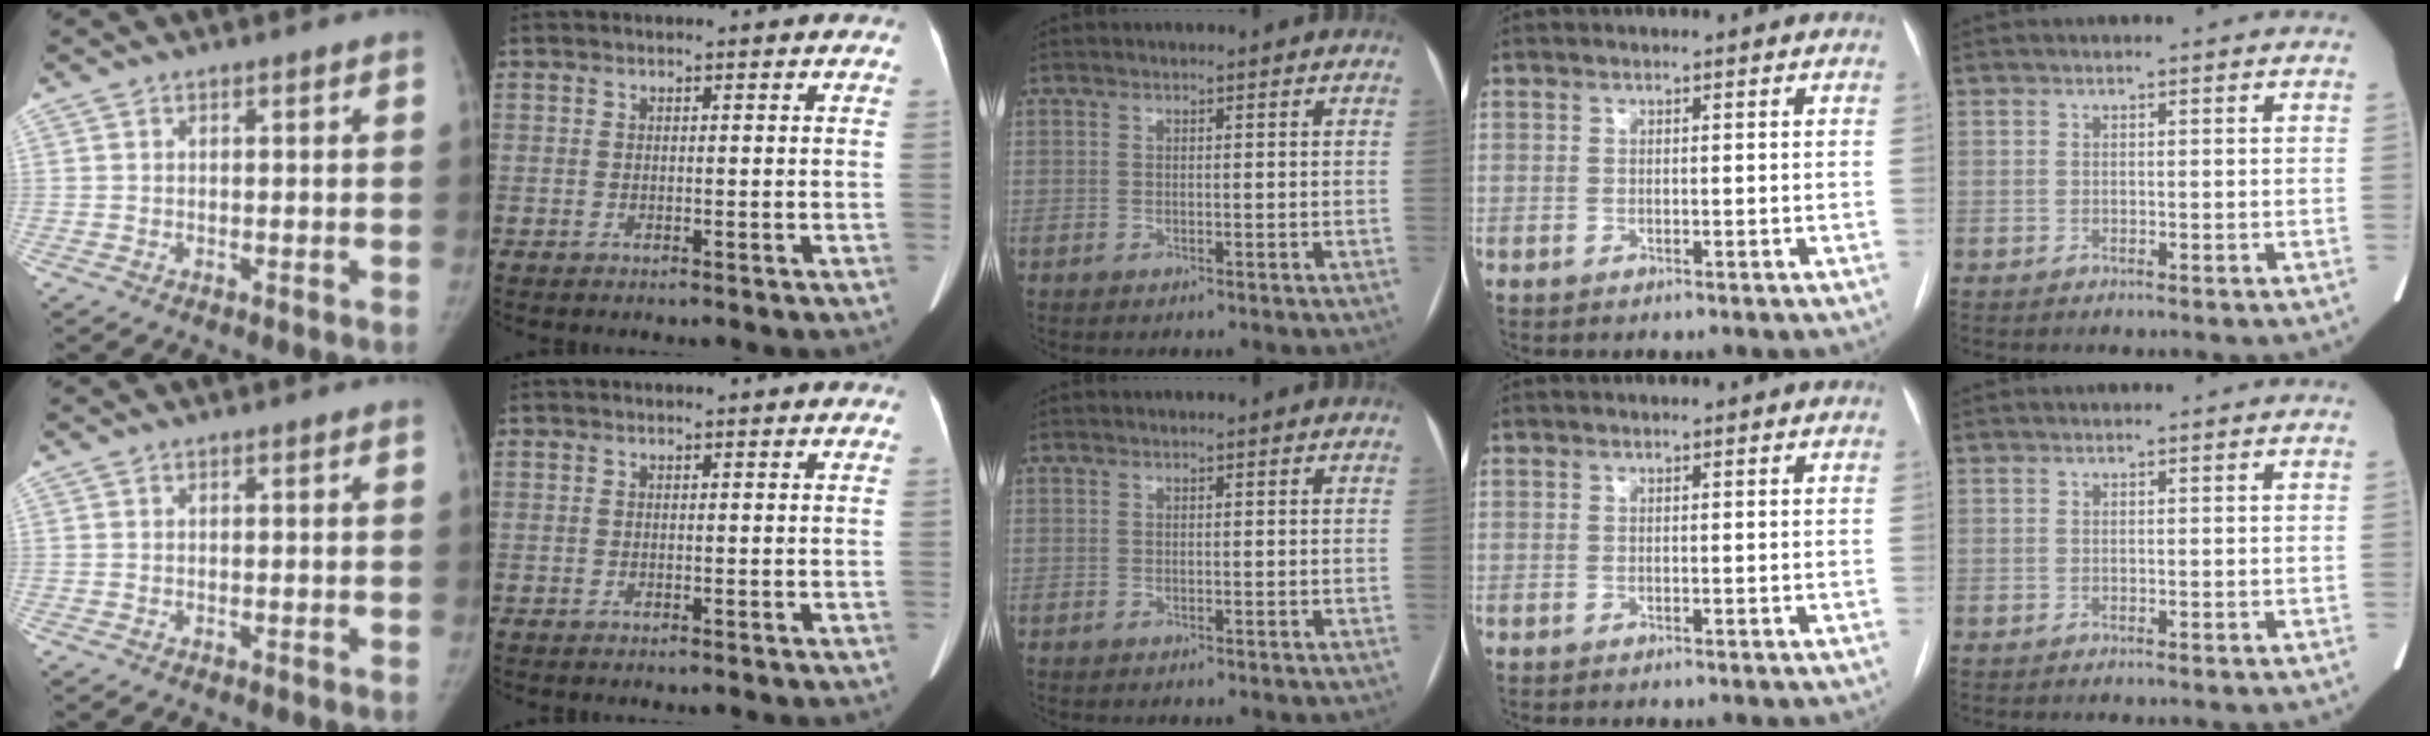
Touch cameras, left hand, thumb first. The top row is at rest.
{}